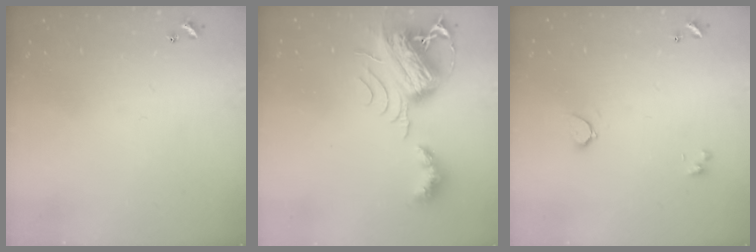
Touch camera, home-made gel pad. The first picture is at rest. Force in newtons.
{"total": 9.8, "press": 9.7, "slide": 1.0}
{"total": 1.0, "press": 0.9, "slide": 0.4}